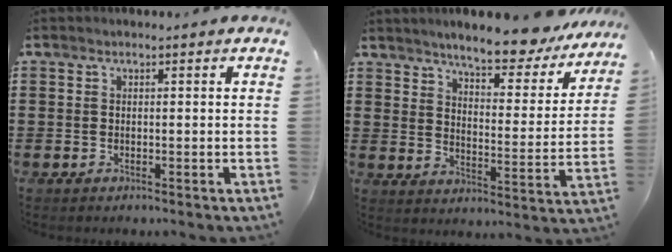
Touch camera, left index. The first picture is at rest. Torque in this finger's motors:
{"motor_torque": [2.14, 0.00, 1.05, 0.21]}